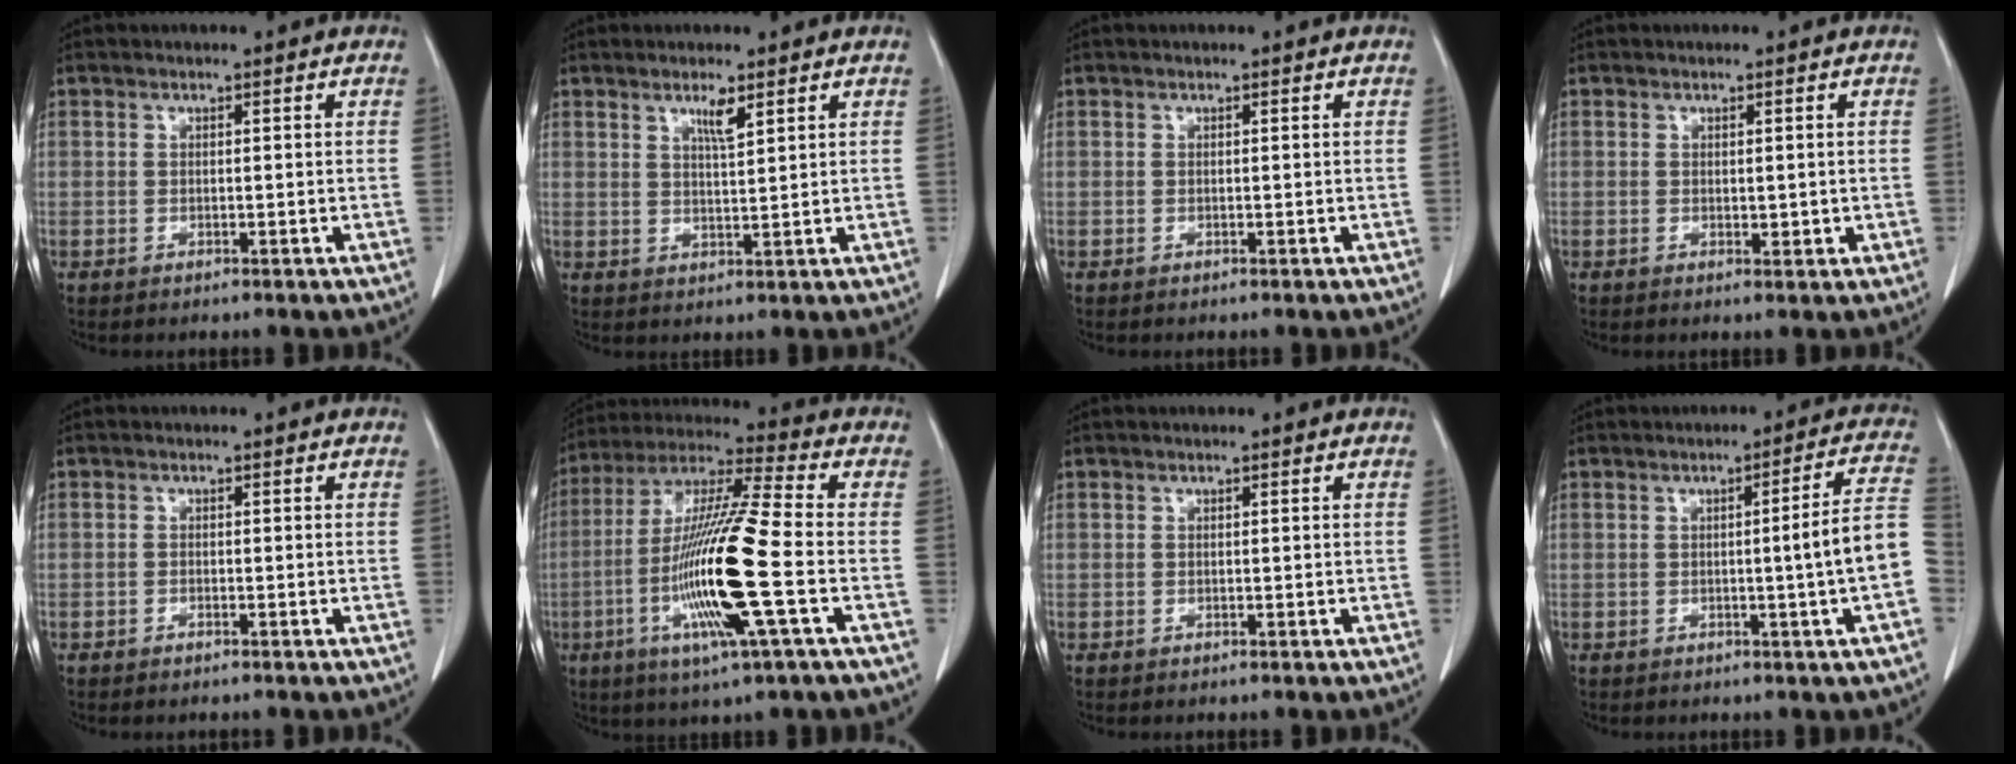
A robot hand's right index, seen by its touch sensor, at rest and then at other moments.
{"total": 3.0, "force": [1.9, 0.2, 2.3], "torque": [-0.046, -0.005, 0.034]}
{"total": 0.0}
{"total": 1.4, "force": [0.1, 0.9, 1.1], "torque": [-0.011, -0.002, 0.007]}
{"total": 0.6, "force": [-0.5, 0.1, 0.2], "torque": [-0.011, -0.002, -0.009]}
{"total": 17.6, "force": [-4.3, 0.2, 17.0], "torque": [-0.344, -0.013, -0.087]}
{"total": 0.0}
{"total": 7.4, "force": [-1.4, -1.2, 7.1], "torque": [-0.090, 0.008, -0.022]}